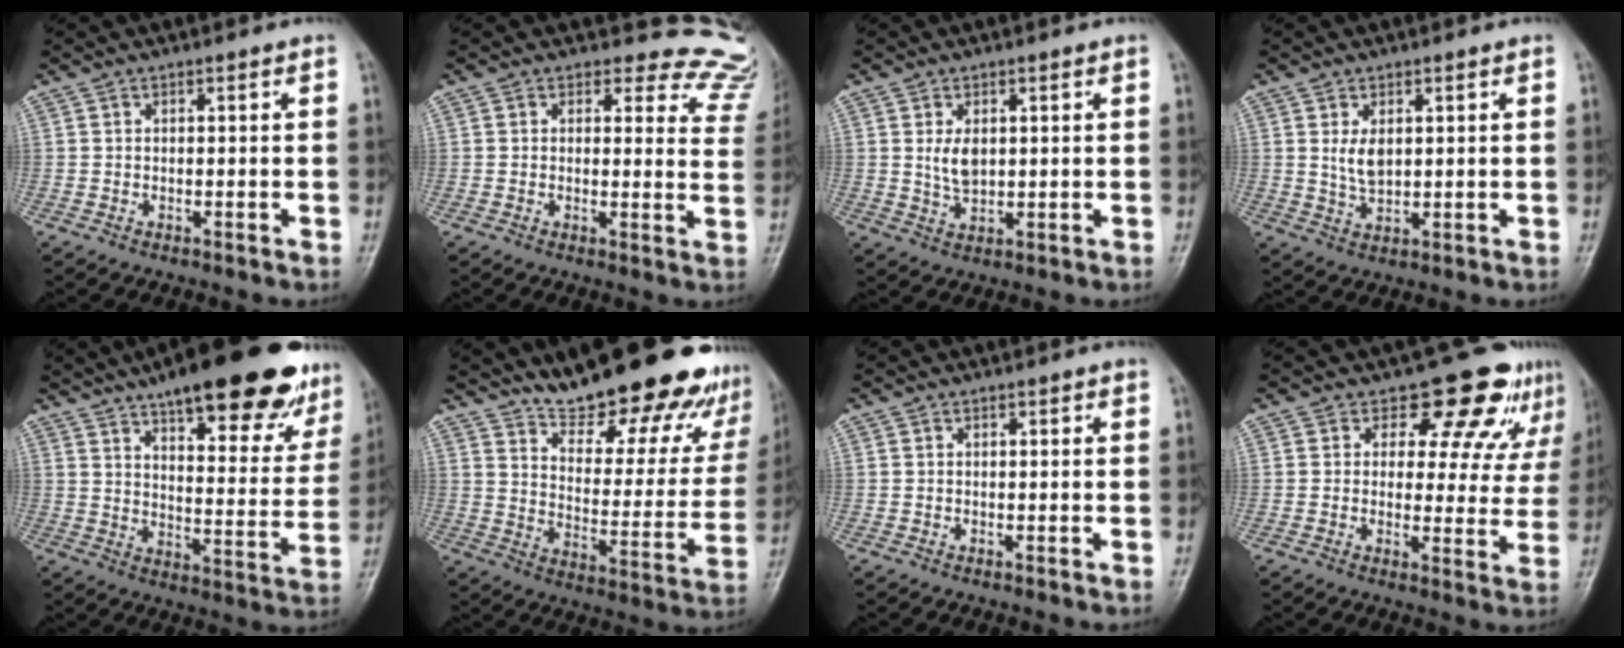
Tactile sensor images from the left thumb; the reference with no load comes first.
{"total": 12.4, "force": [11.7, 4.0, -0.8], "torque": [0.071, -0.107, 0.090]}
{"total": 4.1, "force": [1.0, 2.4, 3.1], "torque": [-0.046, -0.013, 0.028]}
{"total": 4.0, "force": [1.2, 2.3, 3.1], "torque": [-0.046, -0.016, 0.033]}
{"total": 27.7, "force": [19.1, 8.7, 18.0], "torque": [-0.212, -0.049, 0.258]}
{"total": 27.5, "force": [21.5, 8.8, 14.8], "torque": [-0.169, -0.112, 0.294]}
{"total": 0.5, "force": [0.4, 0.2, 0.3], "torque": [-0.006, -0.002, 0.003]}
{"total": 12.7, "force": [9.5, 6.7, 5.2], "torque": [-0.006, -0.053, 0.099]}